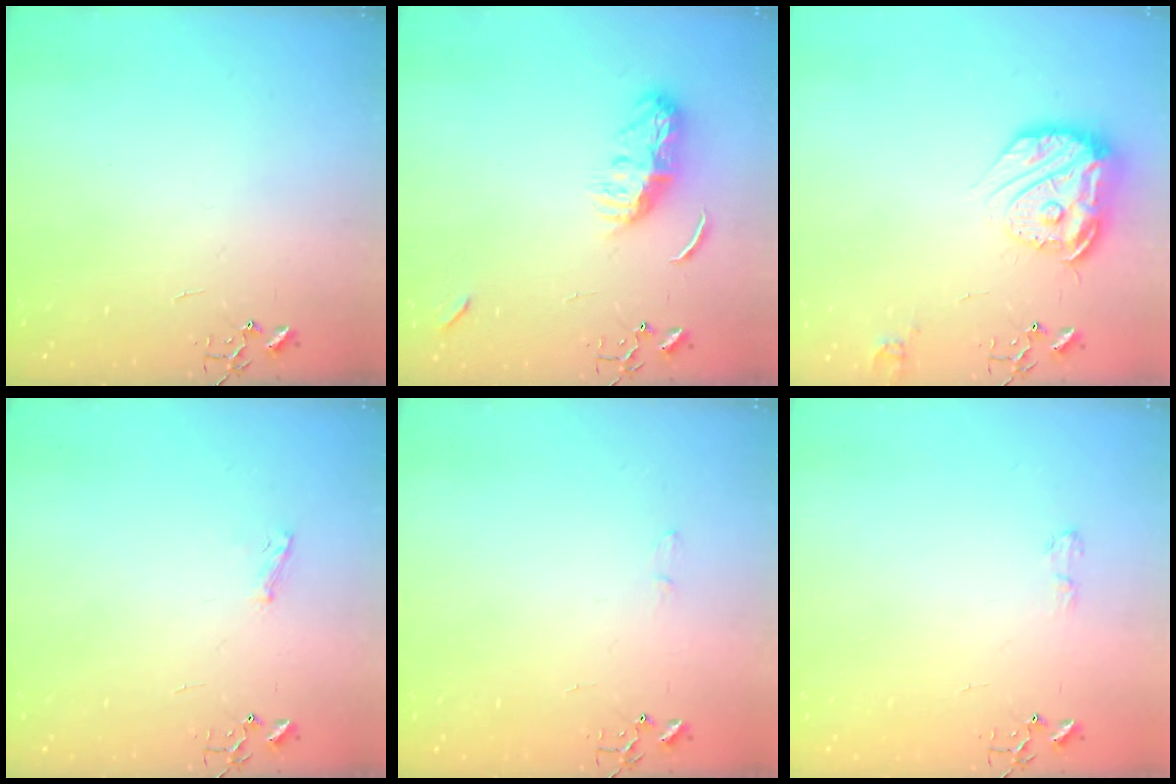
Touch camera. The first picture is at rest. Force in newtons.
{"total": 9.1, "press": 9.1, "slide": 0.8}
{"total": 17.2, "press": 17.1, "slide": 1.4}
{"total": 5.5, "press": 5.5, "slide": 0.7}
{"total": 4.5, "press": 4.5, "slide": 0.4}
{"total": 4.2, "press": 4.2, "slide": 0.5}